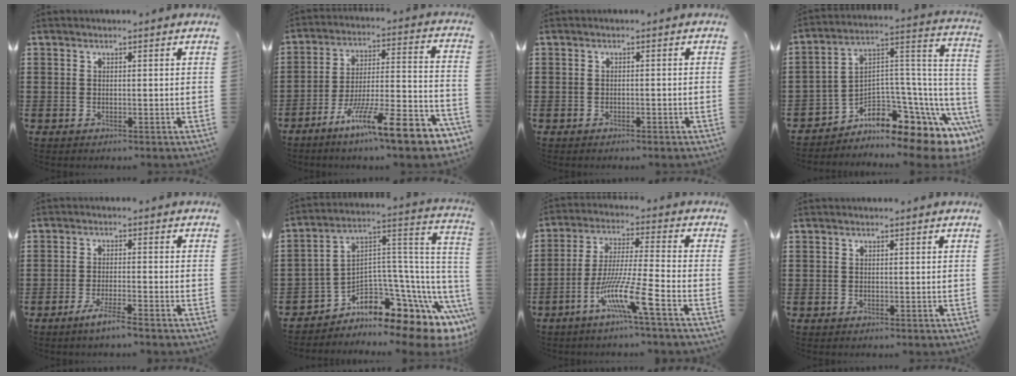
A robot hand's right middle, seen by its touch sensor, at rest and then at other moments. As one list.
[{"total": 13.9, "force": [-10.2, 1.7, 9.2], "torque": [-0.130, 0.028, -0.180]}, {"total": 1.3, "force": [-1.2, 0.4, 0.2], "torque": [-0.008, 0.001, -0.025]}, {"total": 5.8, "force": [-4.1, 2.8, 3.0], "torque": [-0.078, -0.051, -0.088]}, {"total": 3.6, "force": [-2.9, -0.1, 2.2], "torque": [-0.043, -0.002, -0.055]}, {"total": 6.7, "force": [-4.4, 3.2, 4.0], "torque": [-0.093, -0.044, -0.096]}, {"total": 10.5, "force": [-6.1, 0.7, 8.5], "torque": [-0.172, -0.006, -0.119]}, {"total": 0.0}]